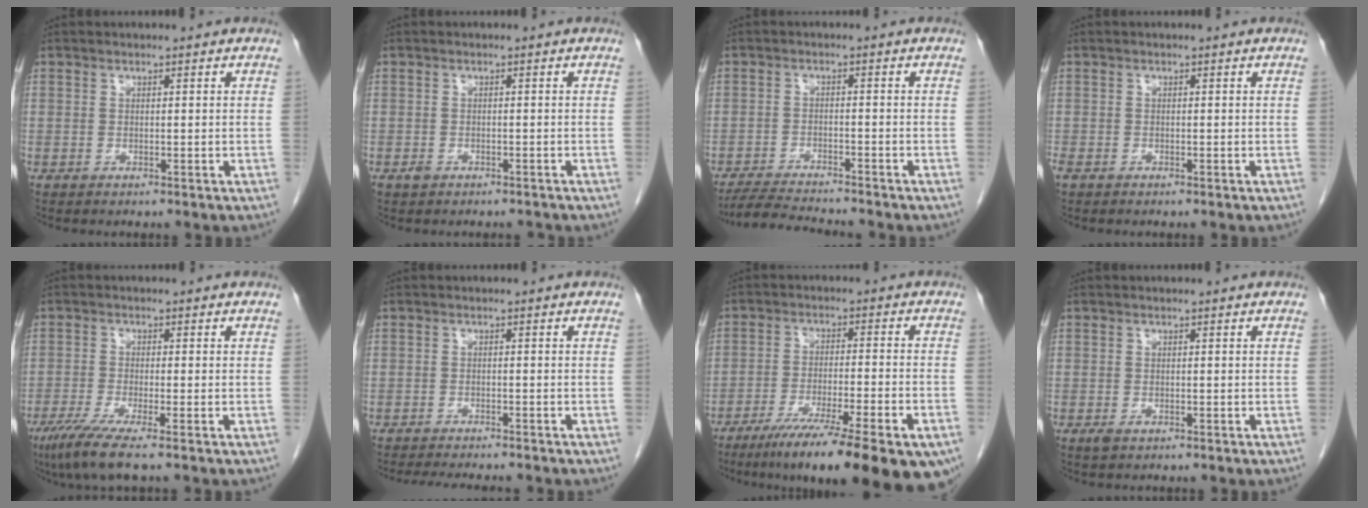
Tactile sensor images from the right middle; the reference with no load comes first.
{"total": 1.7, "force": [-1.3, 0.9, 0.6], "torque": [-0.013, 0.000, -0.015]}
{"total": 7.1, "force": [-6.7, -0.1, 2.4], "torque": [-0.040, -0.018, -0.113]}
{"total": 1.0, "force": [-0.7, 0.6, 0.4], "torque": [-0.014, -0.002, -0.010]}
{"total": 6.1, "force": [-4.1, -0.1, 4.5], "torque": [-0.082, -0.018, -0.076]}
{"total": 8.1, "force": [-7.3, 1.2, 3.3], "torque": [-0.042, -0.011, -0.099]}
{"total": 20.9, "force": [-14.9, 2.2, 14.5], "torque": [-0.160, -0.035, -0.222]}
{"total": 1.0, "force": [-0.5, 0.5, 0.8], "torque": [-0.017, -0.002, -0.004]}